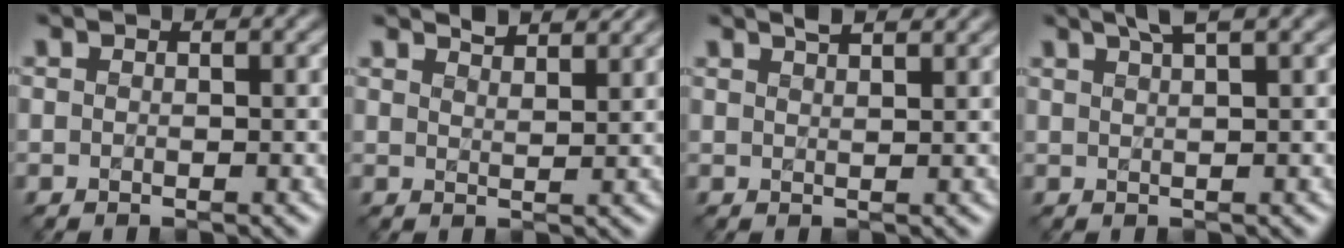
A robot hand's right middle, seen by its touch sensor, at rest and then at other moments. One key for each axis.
{"total": 2.8, "fx": 2.6, "fy": 0.5, "fz": 1.0, "tx": -0.004, "ty": 0.002, "tz": 0.030}
{"total": 2.9, "fx": 2.2, "fy": 0.9, "fz": 1.5, "tx": 0.001, "ty": 0.013, "tz": 0.012}
{"total": 2.9, "fx": 2.1, "fy": 0.5, "fz": 2.0, "tx": -0.017, "ty": 0.011, "tz": 0.027}